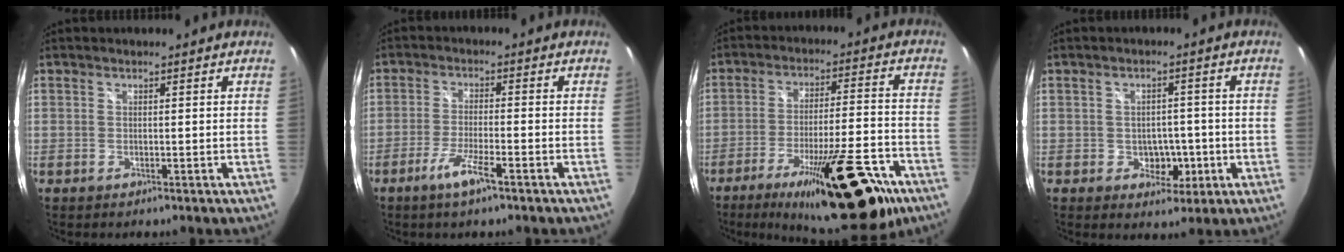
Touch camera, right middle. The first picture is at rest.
{"total": 5.8, "force": [-3.7, 0.4, 4.5], "torque": [-0.097, -0.011, -0.070]}
{"total": 23.0, "force": [-14.9, 6.0, 16.5], "torque": [-0.260, -0.034, -0.214]}
{"total": 5.4, "force": [-1.3, 4.2, 3.2], "torque": [-0.053, 0.000, -0.009]}